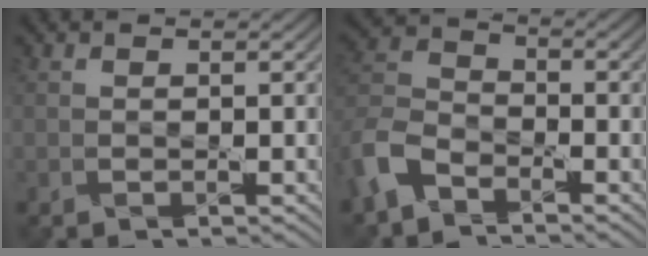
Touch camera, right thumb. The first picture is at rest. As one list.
[{"total": 7.4, "force": [-5.1, 4.0, 3.6], "torque": [-0.093, 0.000, -0.124]}]